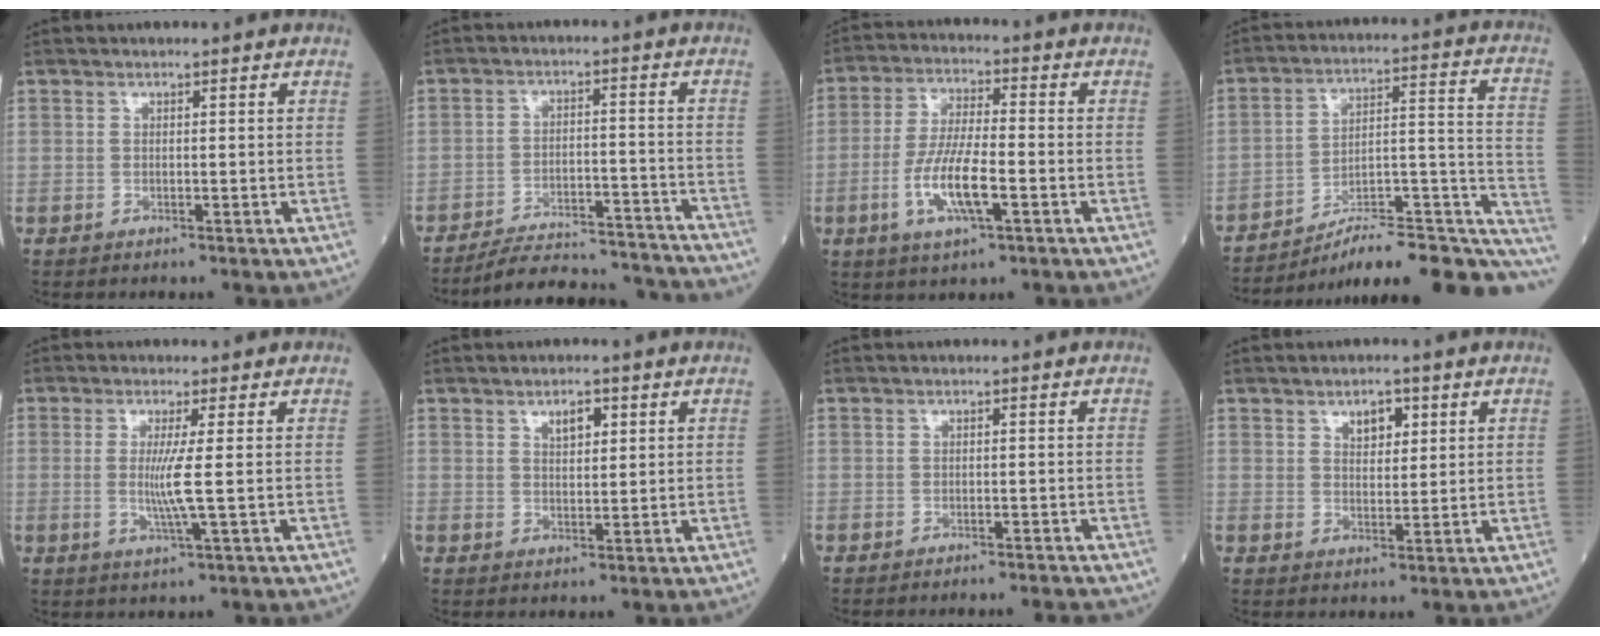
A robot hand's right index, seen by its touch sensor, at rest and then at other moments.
{"total": 16.8, "force": [-16.3, 1.8, 3.6], "torque": [-0.054, 0.007, -0.218]}
{"total": 9.3, "force": [-3.0, 1.8, 8.6], "torque": [-0.176, -0.005, -0.055]}
{"total": 22.1, "force": [-18.4, 4.3, 11.4], "torque": [-0.081, 0.054, -0.256]}
{"total": 4.7, "force": [0.0, -1.1, 4.5], "torque": [-0.099, -0.014, 0.001]}
{"total": 2.8, "force": [1.5, 1.2, 2.0], "torque": [-0.036, 0.001, 0.030]}
{"total": 4.1, "force": [-4.0, 0.2, 0.9], "torque": [-0.008, -0.011, -0.044]}
{"total": 3.4, "force": [1.9, 1.7, 2.2], "torque": [-0.034, 0.002, 0.033]}